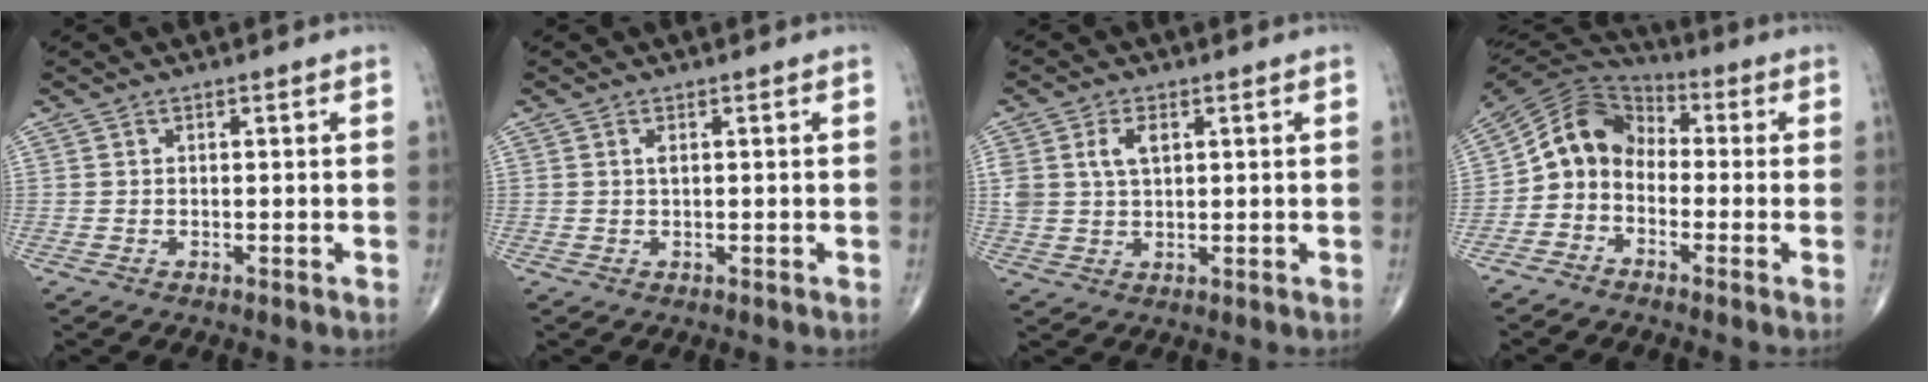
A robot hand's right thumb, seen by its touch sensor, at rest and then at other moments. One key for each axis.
{"total": 0.8, "fx": 0.2, "fy": 0.3, "fz": 0.7, "tx": -0.011, "ty": 0.001, "tz": 0.002}
{"total": 5.5, "fx": 1.8, "fy": 3.3, "fz": 4.0, "tx": -0.077, "ty": 0.001, "tz": 0.037}
{"total": 9.9, "fx": -2.1, "fy": 8.0, "fz": 5.4, "tx": -0.086, "ty": 0.058, "tz": -0.059}